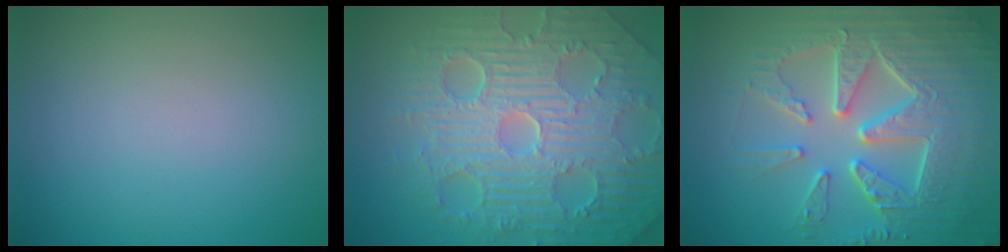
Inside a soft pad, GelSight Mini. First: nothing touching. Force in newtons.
{"total": 11.4, "press": 7.3, "slide": 8.8}
{"total": 8.9, "press": 6.5, "slide": 6.2}